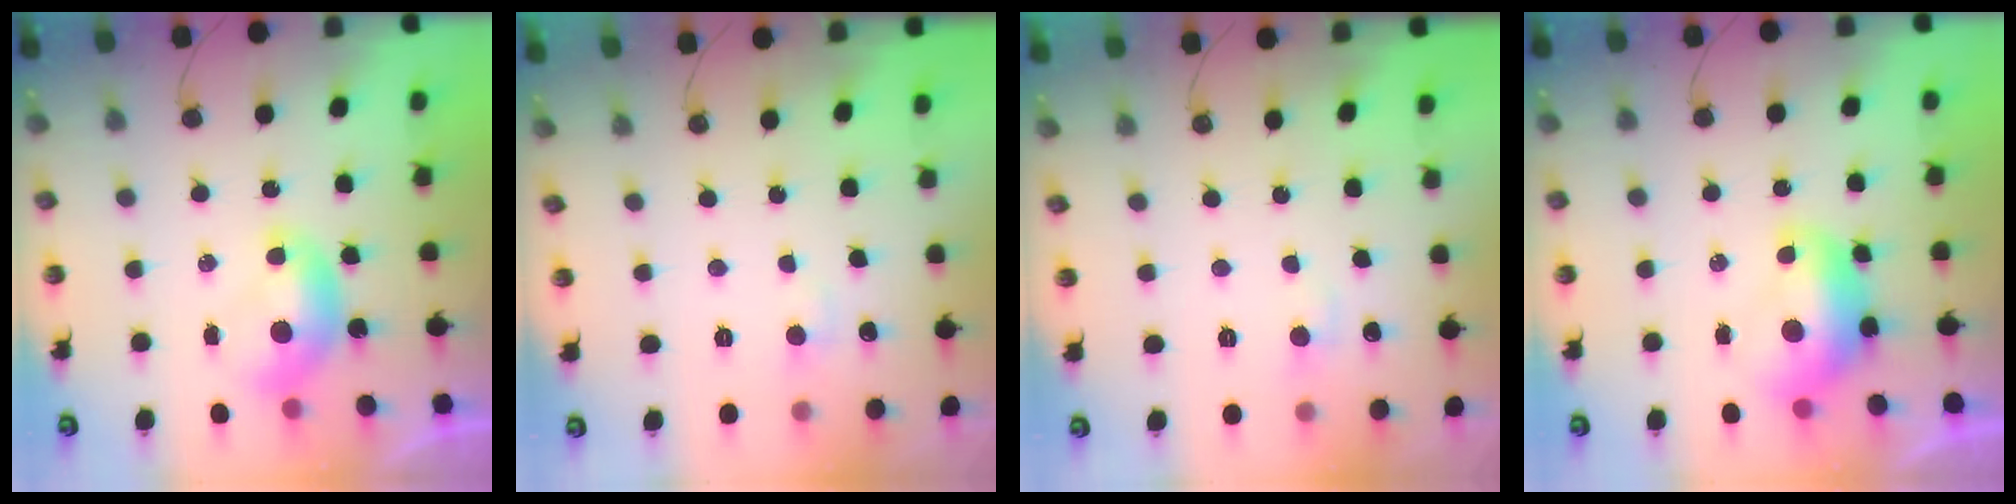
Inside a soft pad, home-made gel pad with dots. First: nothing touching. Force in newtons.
{"total": 1.1, "press": 0.8, "slide": 0.8}
{"total": 0.7, "press": 0.3, "slide": 0.7}
{"total": 1.6, "press": 1.5, "slide": 0.6}